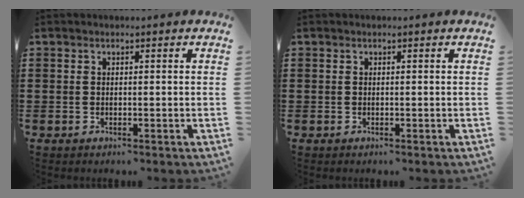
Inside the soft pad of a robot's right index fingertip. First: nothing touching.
{"total": 0.0}